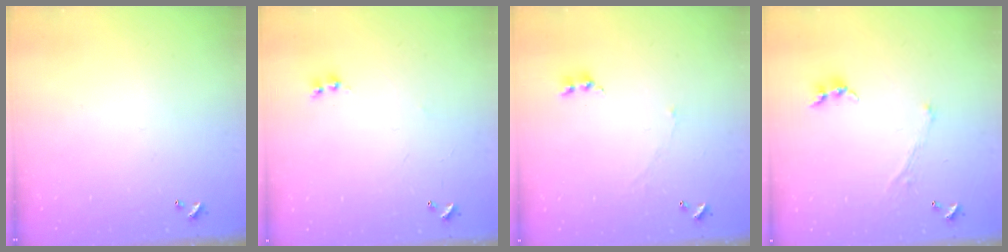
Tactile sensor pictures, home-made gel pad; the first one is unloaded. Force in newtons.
{"total": 1.8, "press": 1.8, "slide": 0.3}
{"total": 2.0, "press": 1.9, "slide": 0.7}
{"total": 1.3, "press": 1.2, "slide": 0.5}